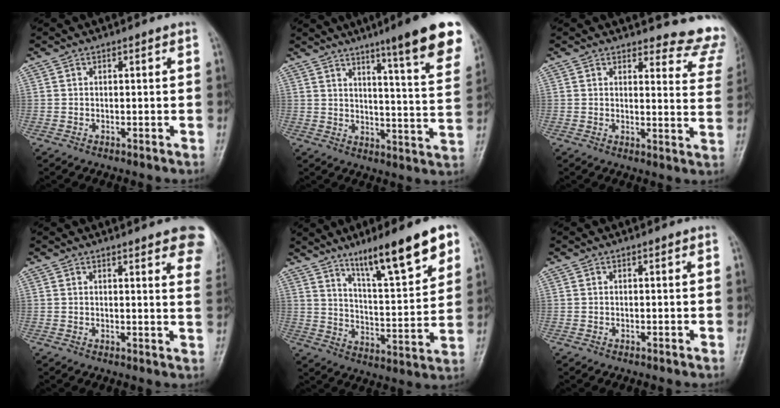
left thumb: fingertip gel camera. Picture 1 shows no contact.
{"total": 17.5, "force": [11.2, 1.9, 13.3], "torque": [-0.150, -0.058, 0.142]}
{"total": 12.4, "force": [11.9, 3.1, 1.7], "torque": [0.029, -0.115, 0.101]}
{"total": 12.1, "force": [8.0, 2.9, 8.7], "torque": [-0.082, -0.025, 0.077]}
{"total": 17.3, "force": [10.9, 3.4, 13.0], "torque": [-0.178, -0.052, 0.178]}
{"total": 0.0}